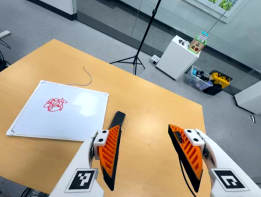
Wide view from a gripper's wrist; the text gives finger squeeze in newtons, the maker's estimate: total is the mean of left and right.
{"total": 0.0}